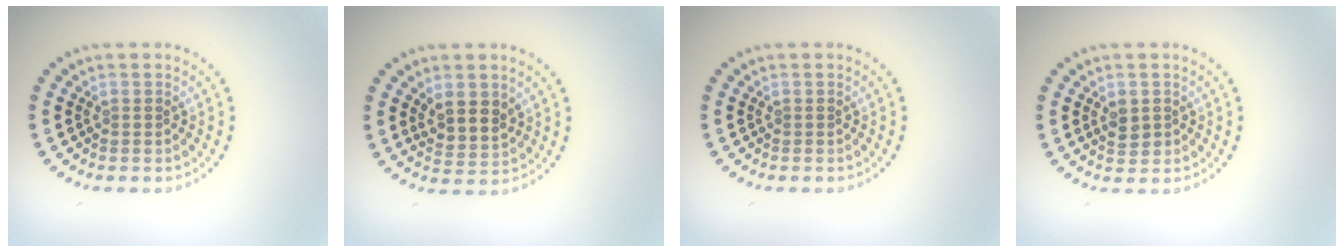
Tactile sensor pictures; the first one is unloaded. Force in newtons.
{"total": 3.0, "press": 2.7, "slide": 1.2}
{"total": 0.0}
{"total": 1.7, "press": 1.7, "slide": 0.1}